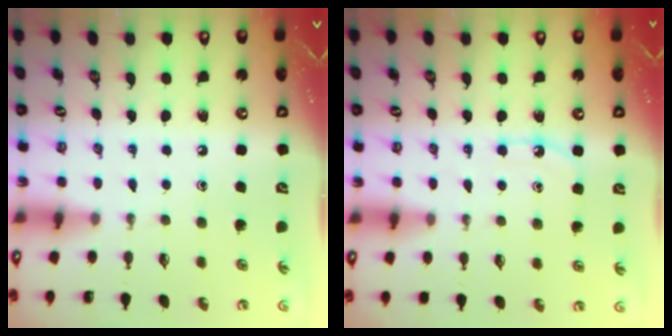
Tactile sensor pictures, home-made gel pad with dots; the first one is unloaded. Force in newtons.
{"total": 6.1, "press": 6.1, "slide": 0.8}